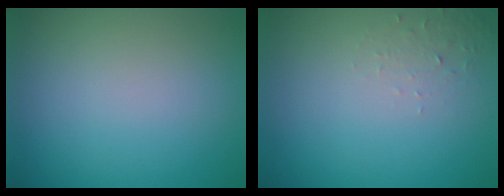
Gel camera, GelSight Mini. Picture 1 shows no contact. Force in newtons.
{"total": 1.2, "press": 1.2, "slide": 0.1}